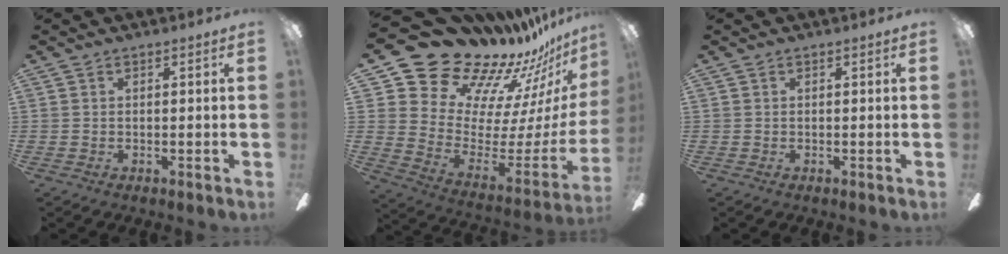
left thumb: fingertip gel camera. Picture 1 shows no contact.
{"total": 23.1, "force": [19.4, 10.2, 7.4], "torque": [-0.089, -0.192, 0.377]}
{"total": 0.0}